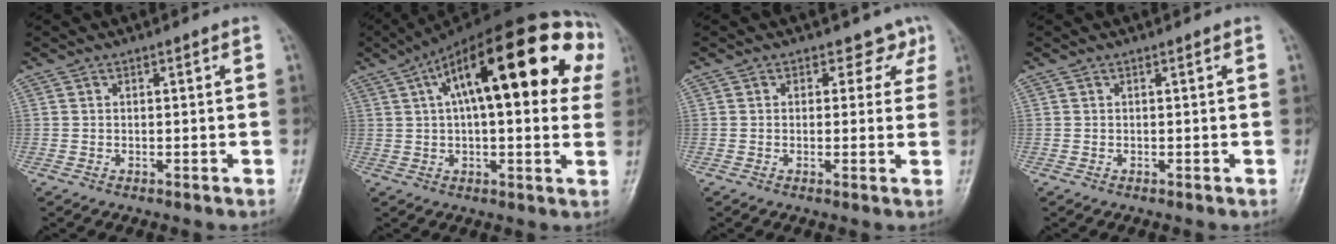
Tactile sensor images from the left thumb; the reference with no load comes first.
{"total": 28.2, "force": [8.5, 10.8, 24.6], "torque": [-0.344, 0.051, 0.114]}
{"total": 3.5, "force": [2.0, 2.8, 0.5], "torque": [0.027, -0.007, 0.013]}
{"total": 0.0}